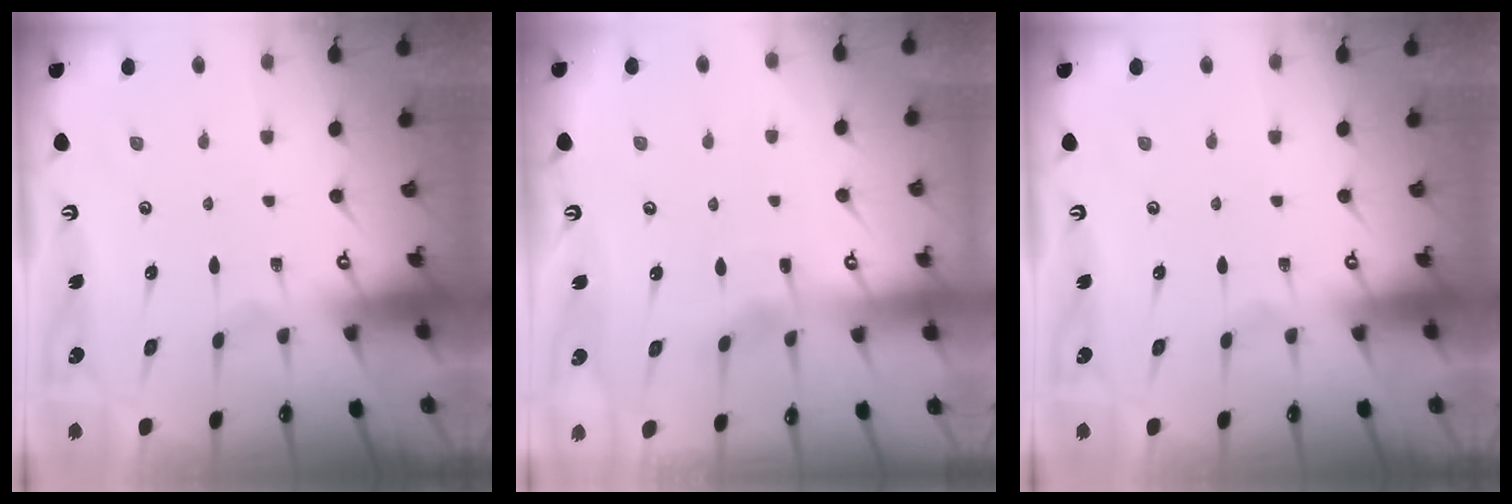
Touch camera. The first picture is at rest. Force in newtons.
{"total": 3.0, "press": 3.0, "slide": 0.2}
{"total": 0.0}